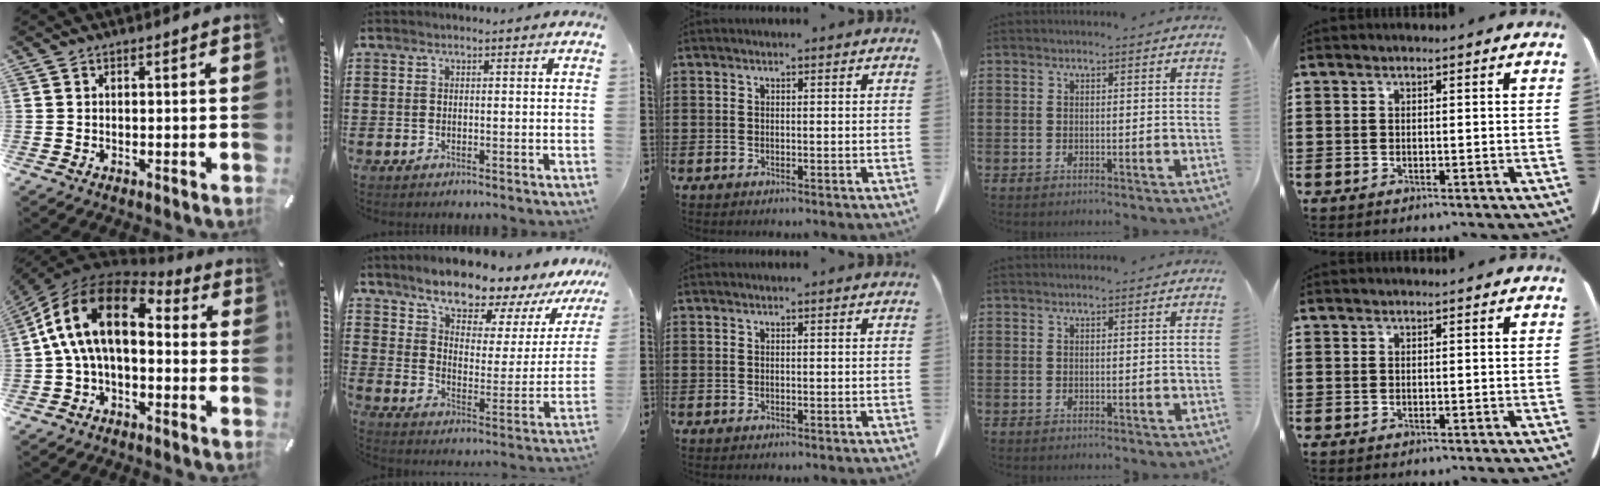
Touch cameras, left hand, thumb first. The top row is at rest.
{"thumb": {"total": 16.2, "force": [1.8, 9.5, 13.0], "torque": [-0.273, 0.011, 0.023]}, "index": {"total": 9.7, "force": [8.3, 3.1, 3.9], "torque": [-0.097, -0.060, 0.140]}}